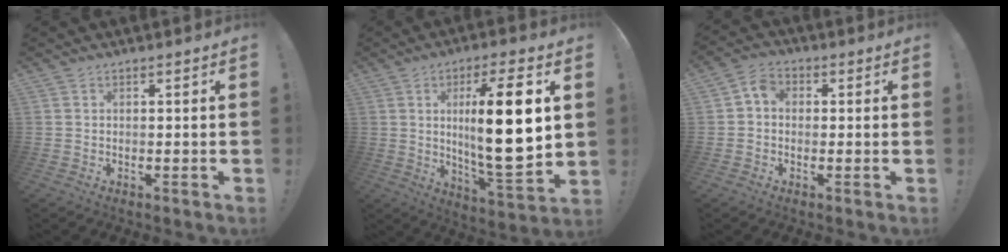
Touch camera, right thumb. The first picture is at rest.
{"total": 19.6, "force": [3.1, 4.5, 18.8], "torque": [-0.307, -0.024, 0.033]}
{"total": 4.8, "force": [0.0, 3.8, 2.9], "torque": [-0.046, 0.012, 0.001]}